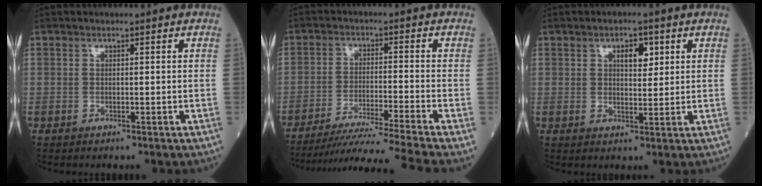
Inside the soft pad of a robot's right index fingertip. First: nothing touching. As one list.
[{"total": 14.4, "force": [-12.6, -3.5, 6.2], "torque": [-0.090, -0.032, -0.200]}, {"total": 3.8, "force": [1.7, 1.7, 3.0], "torque": [-0.045, 0.002, 0.025]}]